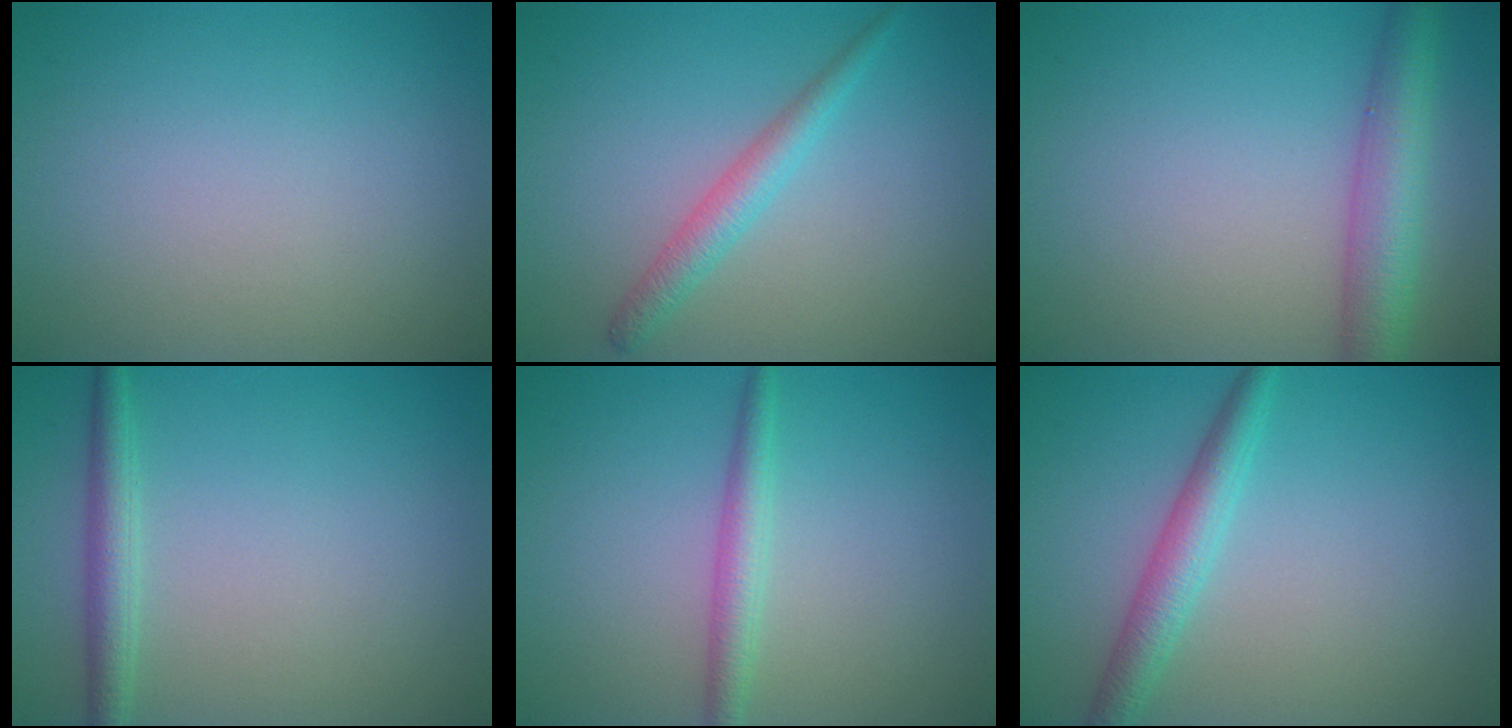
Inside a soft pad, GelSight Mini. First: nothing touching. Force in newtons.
{"total": 2.4, "press": 2.4, "slide": 0.1}
{"total": 4.8, "press": 4.8, "slide": 0.2}
{"total": 2.4, "press": 2.4, "slide": 0.1}
{"total": 2.3, "press": 2.3, "slide": 0.0}
{"total": 3.1, "press": 3.1, "slide": 0.1}